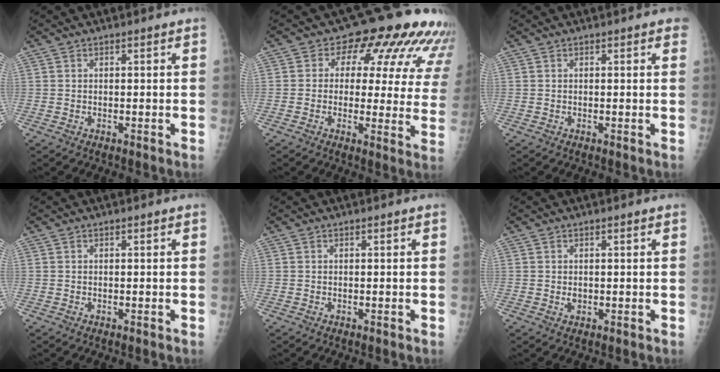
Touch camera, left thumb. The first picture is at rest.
{"total": 16.7, "force": [9.5, 9.4, 10.1], "torque": [-0.069, -0.024, 0.088]}
{"total": 1.7, "force": [1.2, 0.5, 1.2], "torque": [-0.007, 0.004, 0.010]}
{"total": 0.0}
{"total": 0.0}
{"total": 1.2, "force": [0.4, 0.8, 0.9], "torque": [-0.012, -0.003, 0.012]}